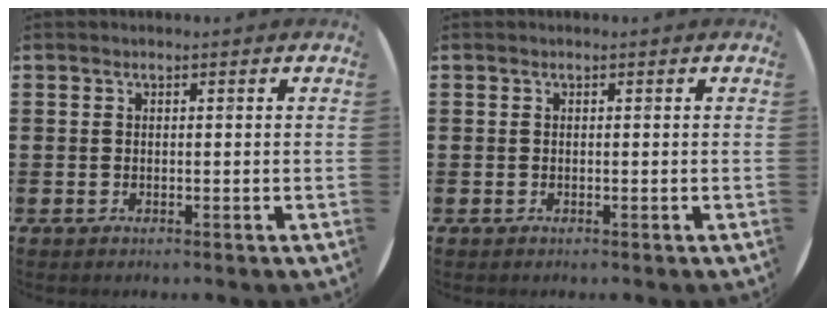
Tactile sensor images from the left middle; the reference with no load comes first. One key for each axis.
{"total": 0.0}